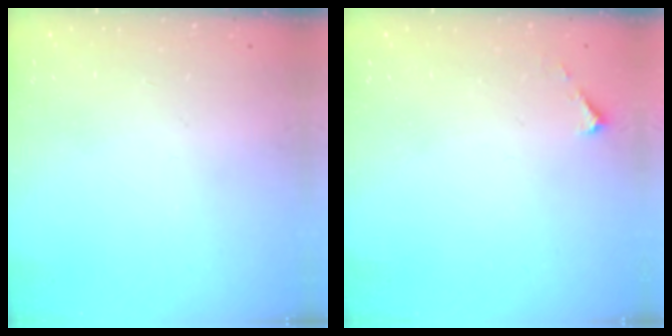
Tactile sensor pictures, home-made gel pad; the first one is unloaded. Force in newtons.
{"total": 2.1, "press": 2.1, "slide": 0.2}